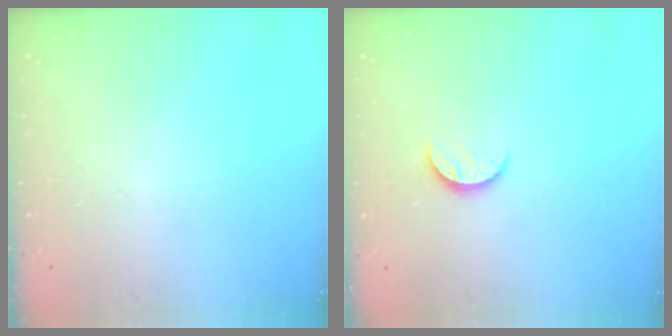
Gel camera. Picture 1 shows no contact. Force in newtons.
{"total": 6.1, "press": 6.1, "slide": 0.6}